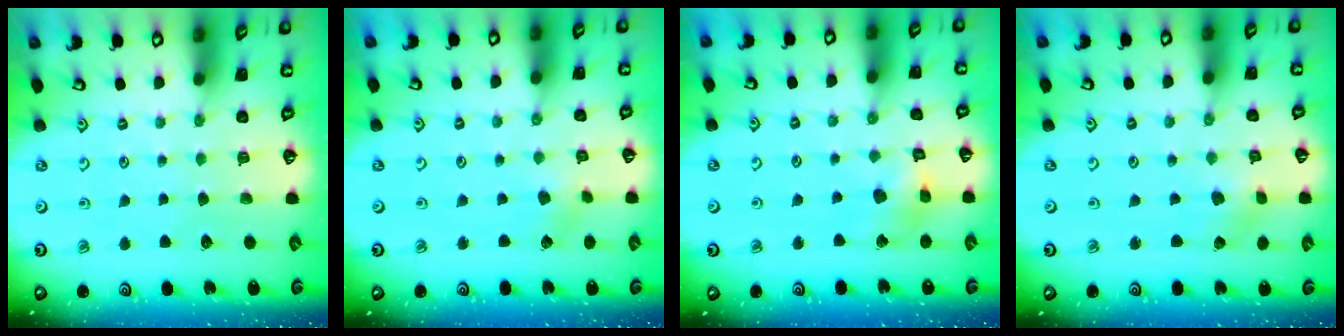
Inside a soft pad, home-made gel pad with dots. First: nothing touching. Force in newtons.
{"total": 2.2, "press": 2.2, "slide": 0.3}
{"total": 10.2, "press": 10.1, "slide": 1.0}
{"total": 2.3, "press": 2.3, "slide": 0.6}